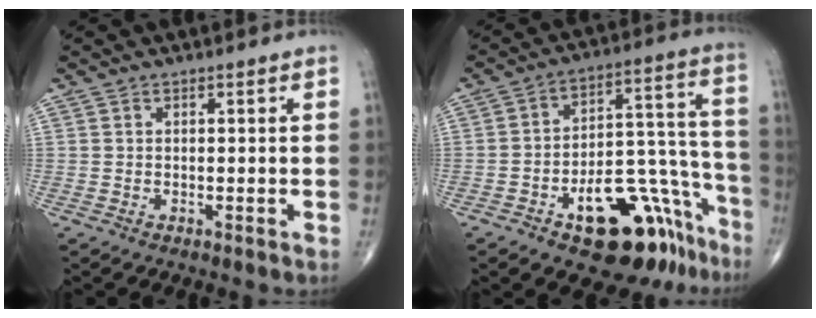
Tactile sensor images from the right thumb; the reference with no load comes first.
{"total": 20.6, "force": [-12.1, 9.5, 13.8], "torque": [-0.112, 0.112, -0.171]}